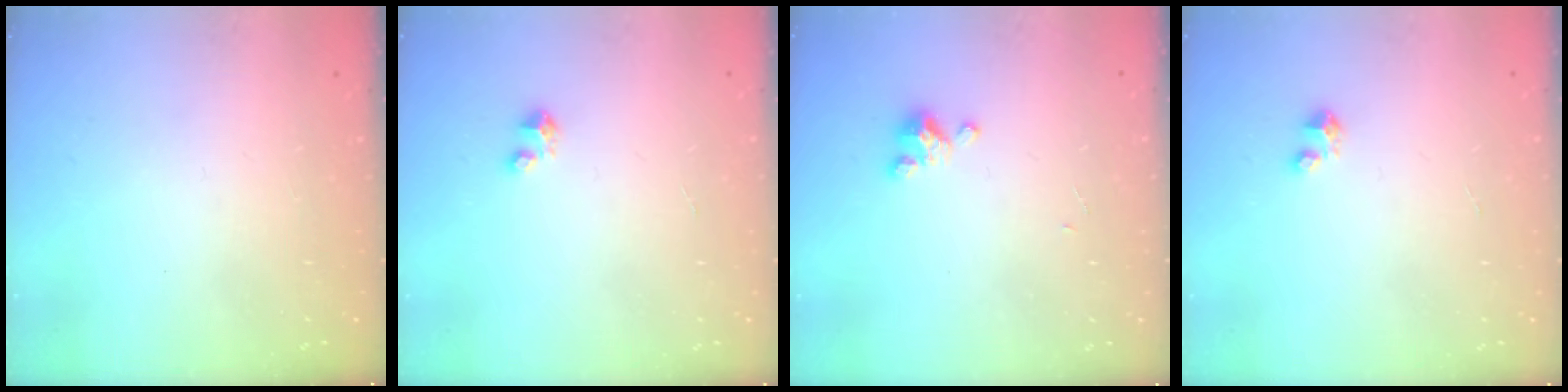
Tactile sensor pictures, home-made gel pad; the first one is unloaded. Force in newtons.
{"total": 2.1, "press": 2.1, "slide": 0.1}
{"total": 2.3, "press": 2.2, "slide": 0.4}
{"total": 2.1, "press": 2.1, "slide": 0.1}